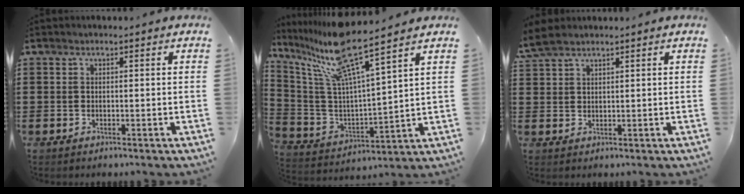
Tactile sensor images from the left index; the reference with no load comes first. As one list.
[{"total": 11.9, "force": [9.1, 0.5, 7.6], "torque": [-0.194, -0.061, 0.146]}, {"total": 3.4, "force": [2.7, 1.0, 1.9], "torque": [-0.044, 0.005, 0.052]}]